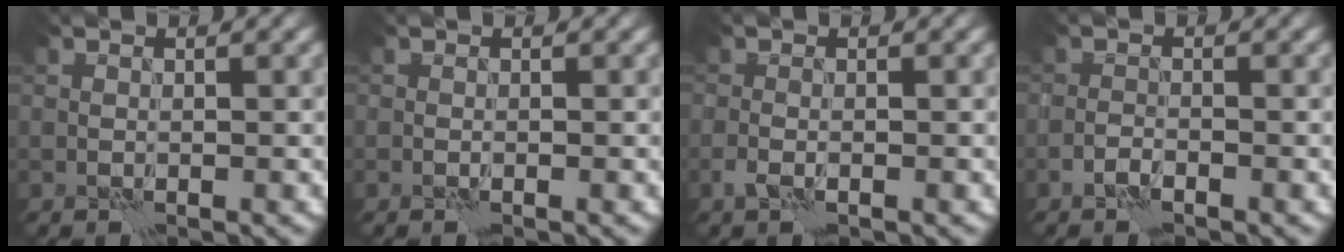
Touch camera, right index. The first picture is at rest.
{"total": 0.0}
{"total": 1.3, "force": [-0.7, 0.6, 1.0], "torque": [-0.022, 0.000, -0.015]}
{"total": 1.1, "force": [-0.9, 0.2, 0.5], "torque": [-0.012, 0.003, -0.020]}